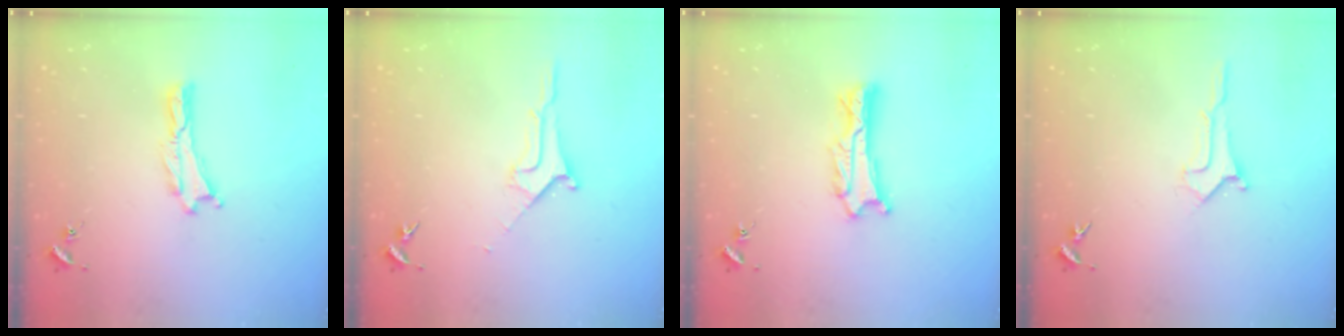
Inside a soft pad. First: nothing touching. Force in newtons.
{"total": 1.8, "press": 1.7, "slide": 0.2}
{"total": 1.8, "press": 1.8, "slide": 0.2}
{"total": 1.0, "press": 1.0, "slide": 0.0}